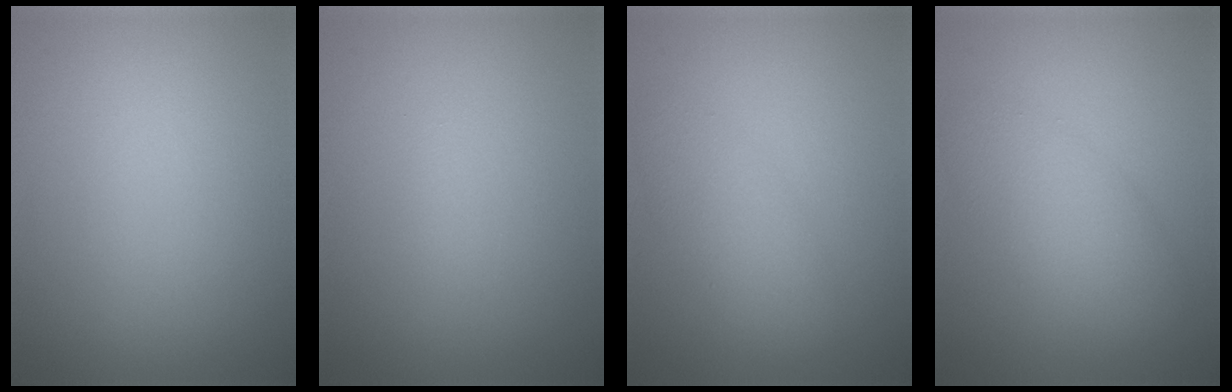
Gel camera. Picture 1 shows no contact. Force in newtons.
{"total": 0.6, "press": 0.6, "slide": 0.0}
{"total": 3.1, "press": 3.1, "slide": 0.0}
{"total": 4.1, "press": 4.1, "slide": 0.1}